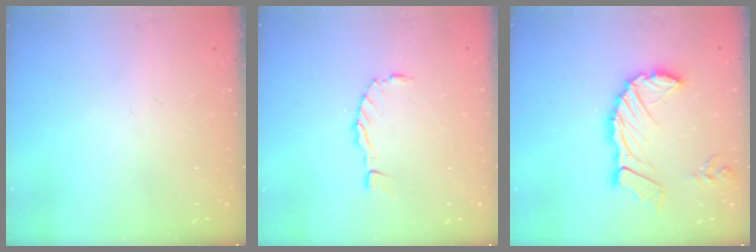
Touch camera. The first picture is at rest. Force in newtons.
{"total": 0.0}
{"total": 13.9, "press": 13.8, "slide": 1.6}